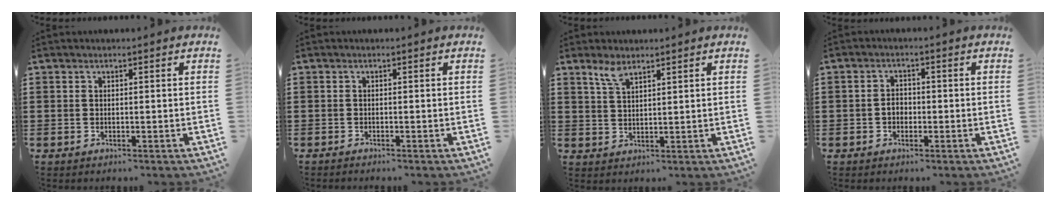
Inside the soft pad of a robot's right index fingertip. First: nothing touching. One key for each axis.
{"total": 0.5, "fx": -0.5, "fy": 0.0, "fz": 0.1, "tx": -0.003, "ty": -0.002, "tz": -0.011}
{"total": 3.1, "fx": 2.3, "fy": 1.0, "fz": 1.9, "tx": -0.044, "ty": 0.003, "tz": 0.042}
{"total": 2.1, "fx": -0.6, "fy": 1.5, "fz": 1.3, "tx": -0.027, "ty": 0.004, "tz": -0.012}